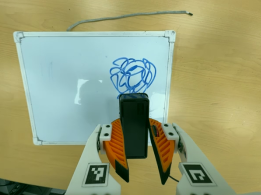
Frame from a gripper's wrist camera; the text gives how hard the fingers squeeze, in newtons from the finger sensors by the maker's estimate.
{"total": 8.2, "left": 8.0, "right": 8.5}